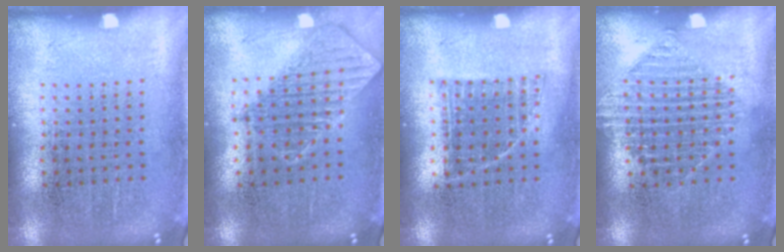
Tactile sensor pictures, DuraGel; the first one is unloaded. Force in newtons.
{"total": 0.9, "press": 0.9, "slide": 0.1}
{"total": 0.8, "press": 0.7, "slide": 0.5}
{"total": 1.1, "press": 1.1, "slide": 0.3}